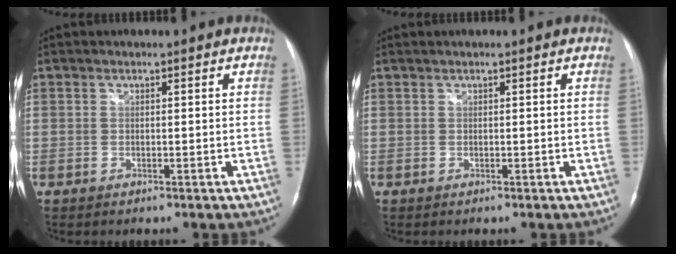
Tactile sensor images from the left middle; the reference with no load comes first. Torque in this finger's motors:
{"motor_torque": [-0.02, -0.21, -0.07, -0.01]}